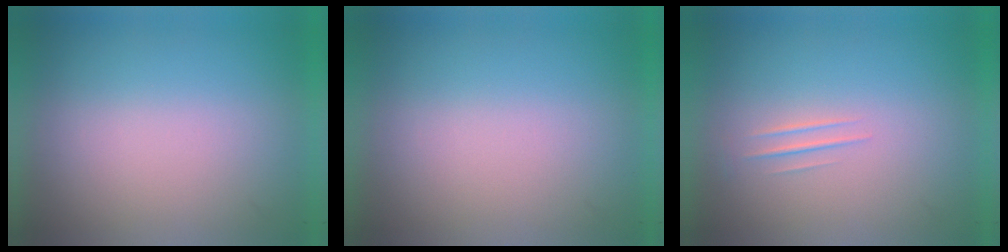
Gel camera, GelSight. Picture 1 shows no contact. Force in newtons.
{"total": 0.0}
{"total": 1.1}